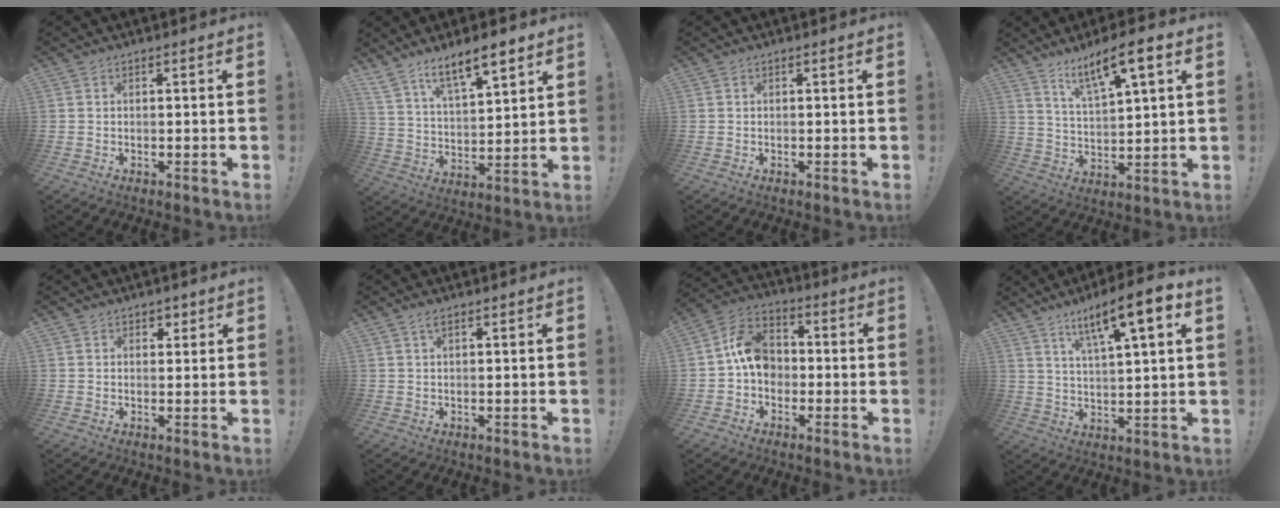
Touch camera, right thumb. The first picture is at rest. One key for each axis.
{"total": 11.7, "fx": 8.9, "fy": 3.9, "fz": 6.5, "tx": -0.113, "ty": -0.056, "tz": 0.160}
{"total": 0.0}
{"total": 11.3, "fx": 7.2, "fy": 2.3, "fz": 8.4, "tx": -0.137, "ty": -0.036, "tz": 0.118}
{"total": 2.1, "fx": 1.2, "fy": 1.7, "fz": 0.5, "tx": 0.002, "ty": -0.005, "tz": 0.019}
{"total": 1.8, "fx": 0.9, "fy": 0.5, "fz": 1.4, "tx": -0.028, "ty": 0.001, "tz": 0.015}
{"total": 11.6, "fx": -0.7, "fy": 9.2, "fz": 7.0, "tx": -0.110, "ty": 0.019, "tz": -0.007}
{"total": 12.0, "fx": 6.9, "fy": 1.7, "fz": 9.6, "tx": -0.149, "ty": -0.037, "tz": 0.105}